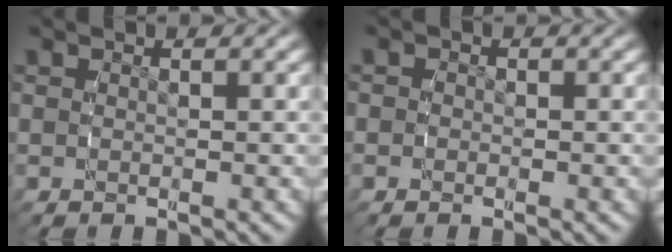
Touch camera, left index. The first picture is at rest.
{"total": 0.7, "force": [-0.4, 0.6, 0.0], "torque": [-0.001, -0.003, -0.008]}